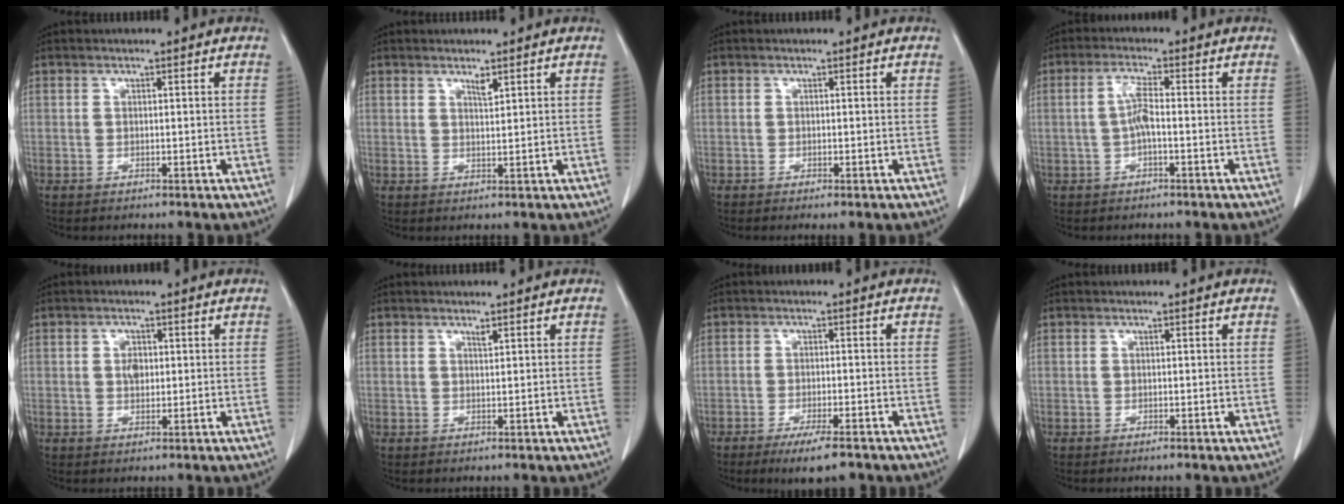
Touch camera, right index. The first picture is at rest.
{"total": 1.4, "force": [1.1, 0.1, 0.9], "torque": [-0.019, -0.005, 0.021]}
{"total": 0.7, "force": [-0.3, 0.0, 0.7], "torque": [-0.013, -0.002, -0.002]}
{"total": 3.6, "force": [-0.4, 0.4, 3.5], "torque": [-0.072, 0.007, -0.008]}
{"total": 2.3, "force": [0.3, 1.5, 1.7], "torque": [-0.029, 0.001, 0.007]}
{"total": 0.6, "force": [0.5, 0.0, 0.4], "torque": [-0.010, -0.005, 0.010]}
{"total": 6.0, "force": [-4.2, 0.7, 4.2], "torque": [-0.065, -0.013, -0.062]}
{"total": 0.0}